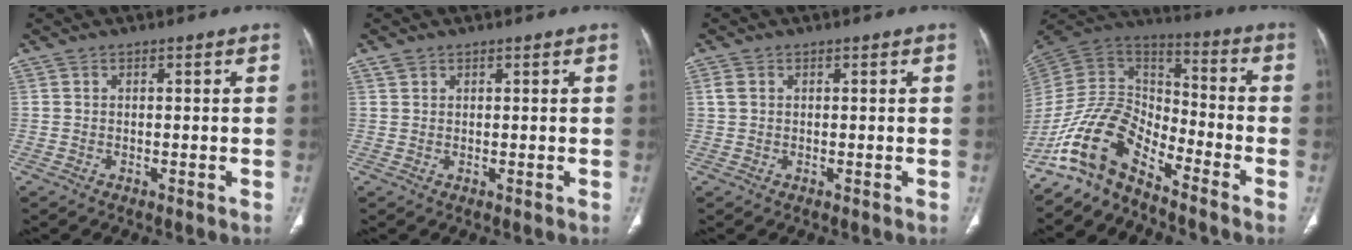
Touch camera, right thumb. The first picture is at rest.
{"total": 1.1, "force": [0.8, 0.7, 0.3], "torque": [-0.005, 0.002, 0.016]}
{"total": 1.5, "force": [0.4, 1.1, 1.0], "torque": [-0.025, 0.006, 0.011]}
{"total": 13.3, "force": [-10.1, 5.5, 6.6], "torque": [-0.119, 0.094, -0.208]}